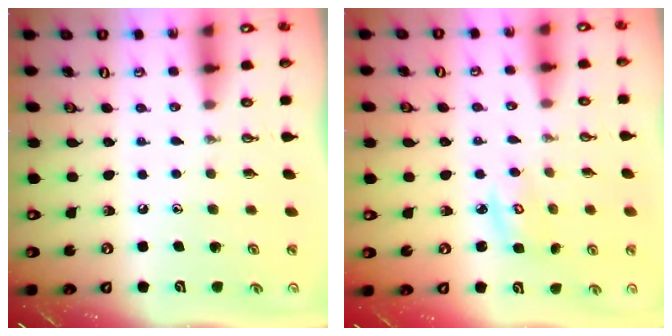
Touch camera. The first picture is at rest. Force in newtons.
{"total": 3.5, "press": 3.5, "slide": 0.2}